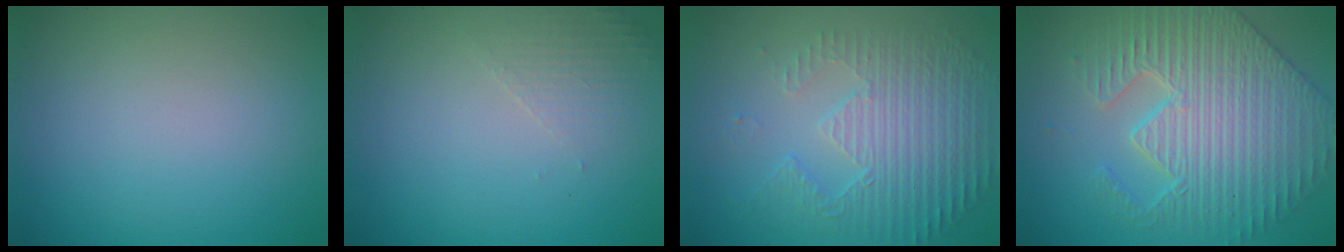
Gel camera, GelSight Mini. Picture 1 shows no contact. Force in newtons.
{"total": 1.6, "press": 1.6, "slide": 0.4}
{"total": 5.4, "press": 3.6, "slide": 4.0}
{"total": 6.6, "press": 5.7, "slide": 3.3}